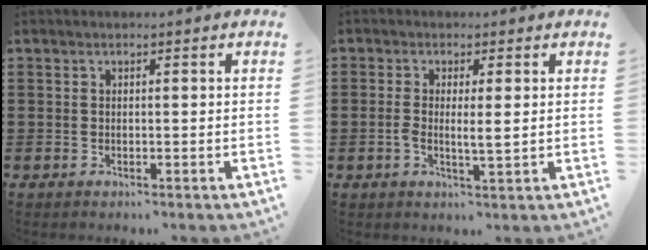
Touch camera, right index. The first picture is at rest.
{"total": 2.9, "force": [0.0, 0.5, 2.8], "torque": [-0.054, -0.001, -0.002]}